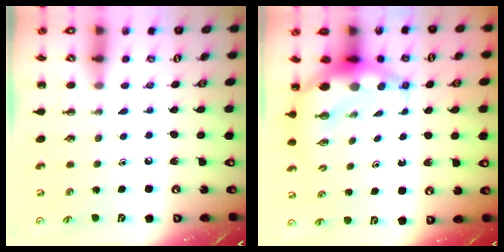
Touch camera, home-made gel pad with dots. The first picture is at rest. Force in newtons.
{"total": 7.3, "press": 7.1, "slide": 1.5}